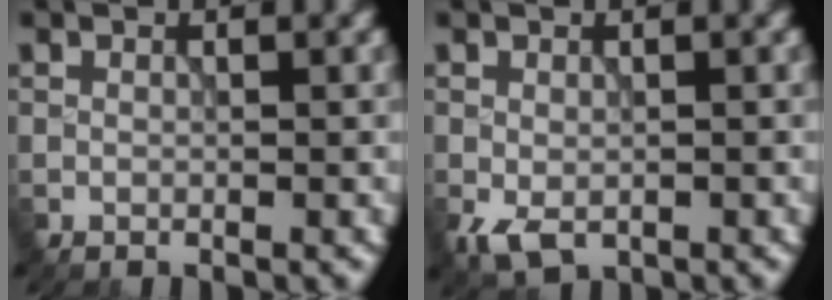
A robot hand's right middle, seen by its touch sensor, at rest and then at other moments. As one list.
[{"total": 2.6, "force": [-1.1, 1.5, 1.8], "torque": [-0.040, -0.013, -0.017]}]